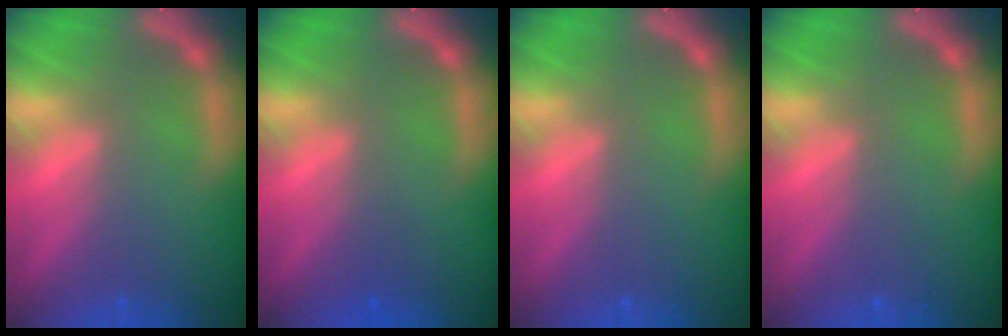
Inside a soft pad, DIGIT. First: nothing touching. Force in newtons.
{"total": 0.9}
{"total": 0.0}
{"total": 0.0}